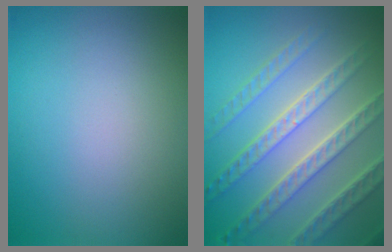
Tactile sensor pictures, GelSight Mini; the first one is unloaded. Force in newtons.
{"total": 7.7, "press": 5.6, "slide": 5.2}